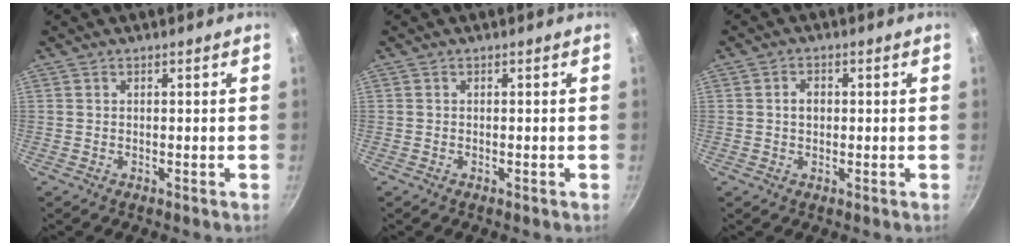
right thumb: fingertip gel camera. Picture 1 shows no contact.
{"total": 0.0}
{"total": 2.5, "force": [0.1, 1.9, 1.6], "torque": [-0.015, 0.006, 0.002]}